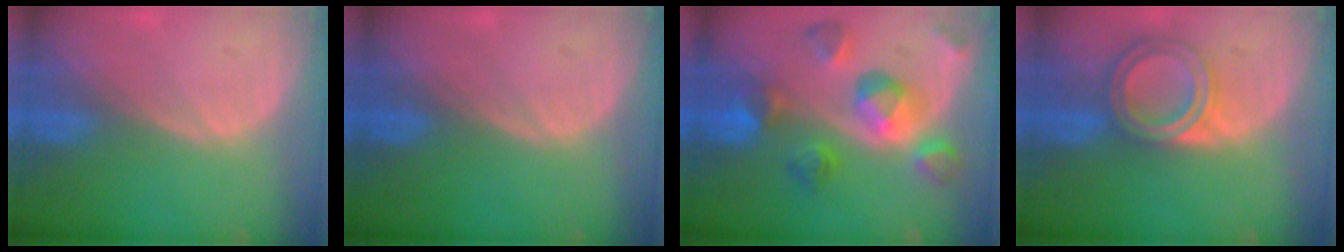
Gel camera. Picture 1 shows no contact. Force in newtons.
{"total": 0.0}
{"total": 10.2, "press": 9.0, "slide": 4.8}
{"total": 6.9, "press": 6.1, "slide": 3.1}